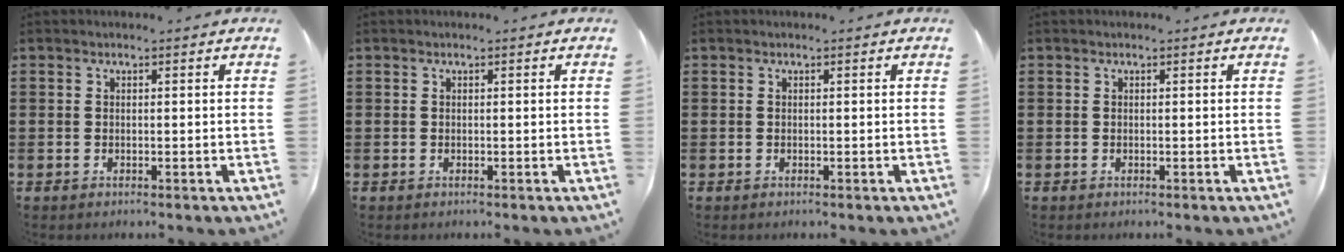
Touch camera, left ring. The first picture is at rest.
{"total": 0.0}
{"total": 0.0}
{"total": 0.0}